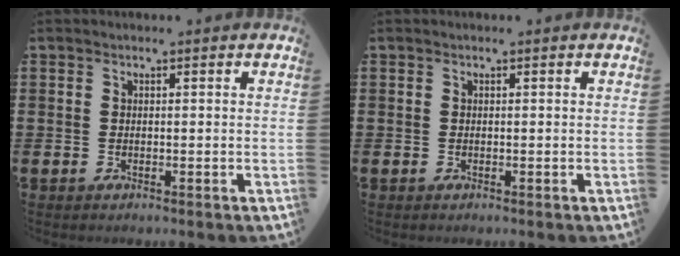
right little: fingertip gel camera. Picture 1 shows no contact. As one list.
[{"total": 0.0}]